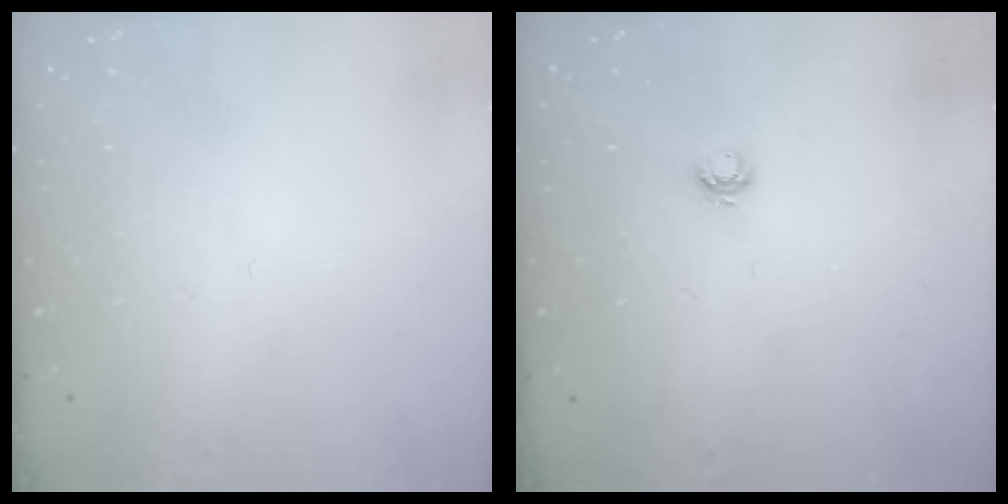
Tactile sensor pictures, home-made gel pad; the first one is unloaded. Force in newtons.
{"total": 3.7, "press": 3.7, "slide": 0.5}